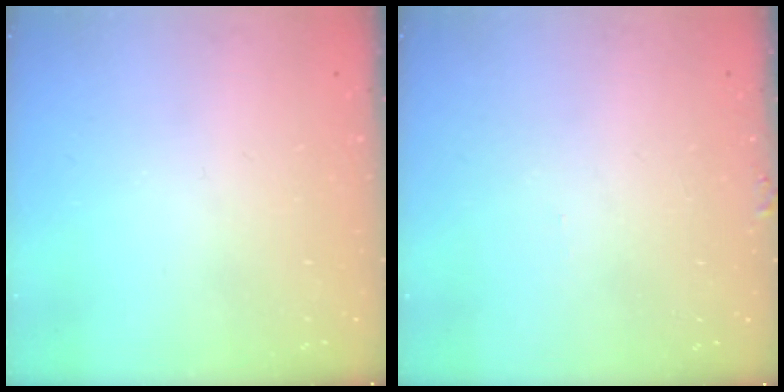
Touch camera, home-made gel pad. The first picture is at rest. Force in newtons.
{"total": 3.6, "press": 3.6, "slide": 0.3}